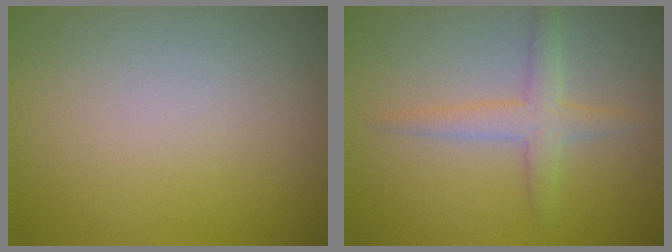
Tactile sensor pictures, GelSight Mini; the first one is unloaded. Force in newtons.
{"total": 2.7, "press": 2.7, "slide": 0.1}